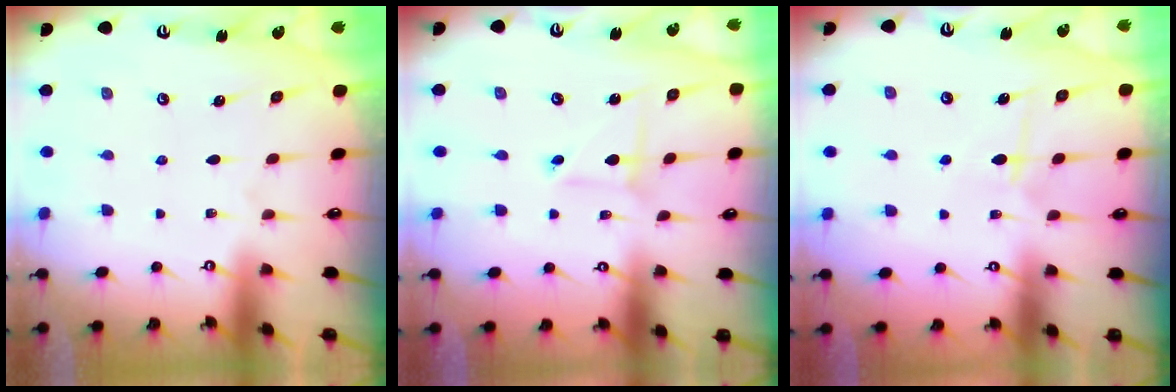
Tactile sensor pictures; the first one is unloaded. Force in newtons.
{"total": 2.2, "press": 2.2, "slide": 0.1}
{"total": 7.0, "press": 7.0, "slide": 0.5}